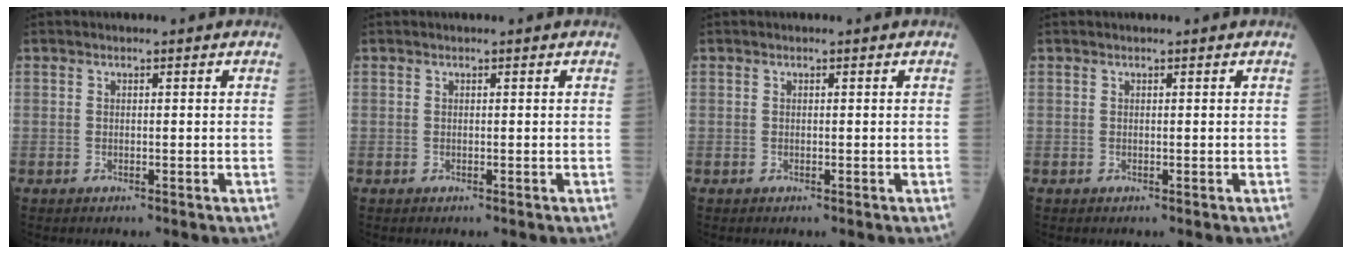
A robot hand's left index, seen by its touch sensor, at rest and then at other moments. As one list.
[{"total": 0.0}, {"total": 0.0}, {"total": 0.0}]